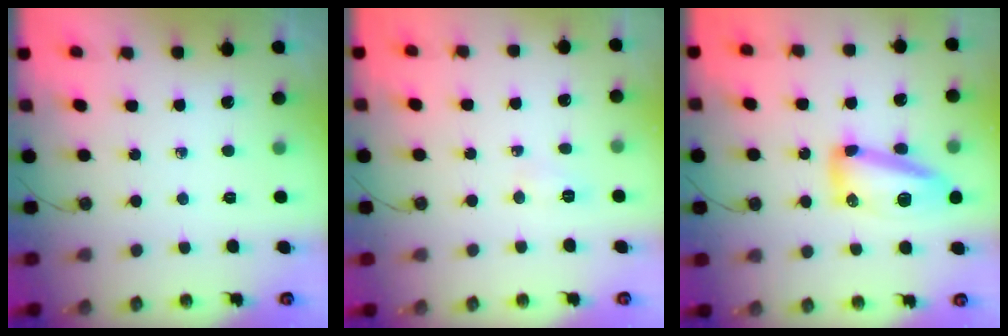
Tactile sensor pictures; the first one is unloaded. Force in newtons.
{"total": 8.6, "press": 4.2, "slide": 7.6}
{"total": 12.5, "press": 12.4, "slide": 1.3}